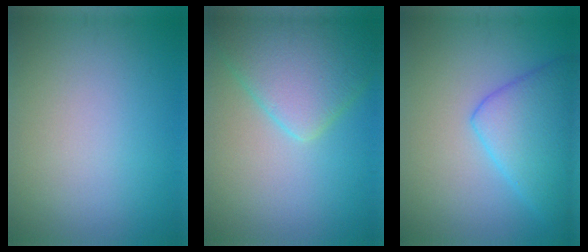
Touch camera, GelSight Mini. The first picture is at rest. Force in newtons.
{"total": 6.9, "press": 6.9, "slide": 0.5}
{"total": 5.9, "press": 5.9, "slide": 0.2}